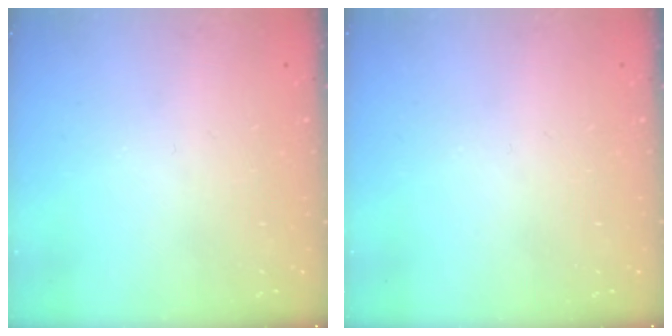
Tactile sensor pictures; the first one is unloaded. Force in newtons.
{"total": 0.0}